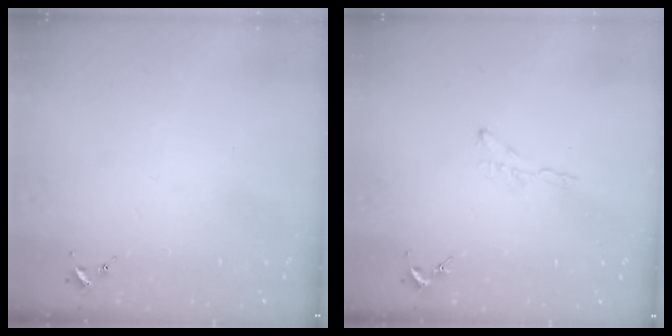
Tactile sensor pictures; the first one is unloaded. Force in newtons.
{"total": 3.8, "press": 3.7, "slide": 0.4}